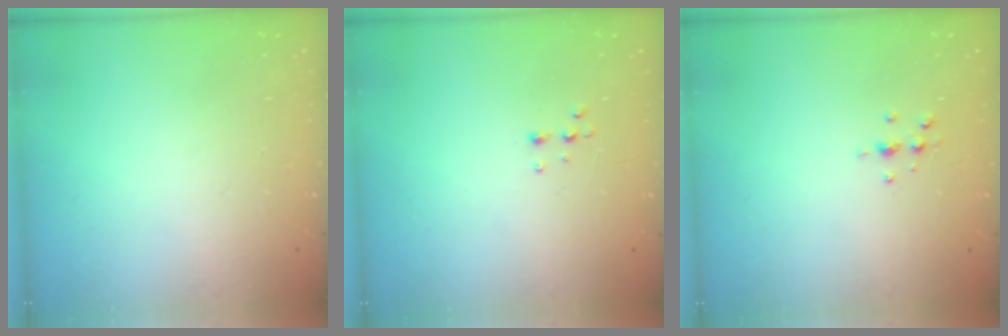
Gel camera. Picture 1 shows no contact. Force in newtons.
{"total": 4.4, "press": 4.3, "slide": 1.0}
{"total": 4.3, "press": 4.2, "slide": 1.1}